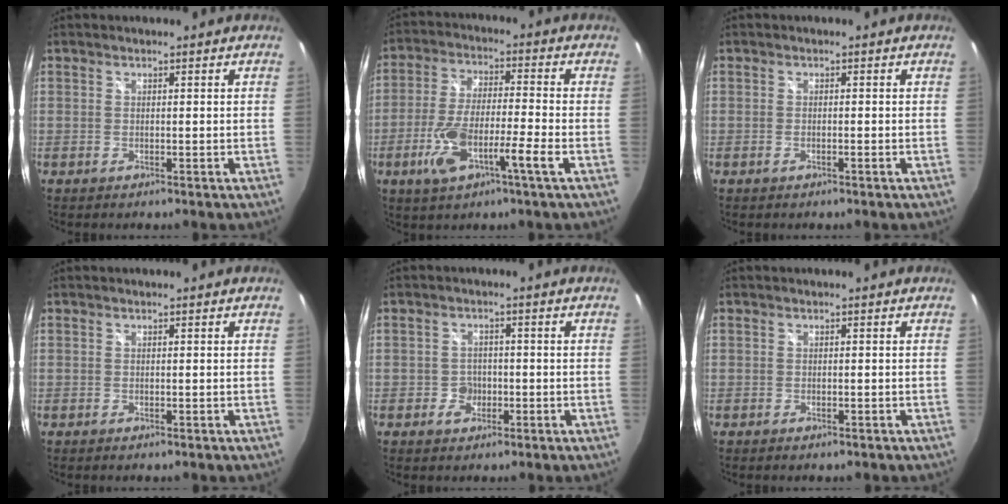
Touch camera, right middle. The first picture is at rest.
{"total": 11.1, "force": [-4.7, 1.5, 9.9], "torque": [-0.207, -0.010, -0.086]}
{"total": 0.8, "force": [-0.6, 0.1, 0.6], "torque": [-0.011, -0.001, -0.012]}
{"total": 0.0}
{"total": 3.1, "force": [-1.2, 2.7, 0.7], "torque": [-0.015, 0.005, -0.019]}
{"total": 1.1, "force": [-0.8, 0.6, 0.5], "torque": [-0.010, -0.004, -0.013]}